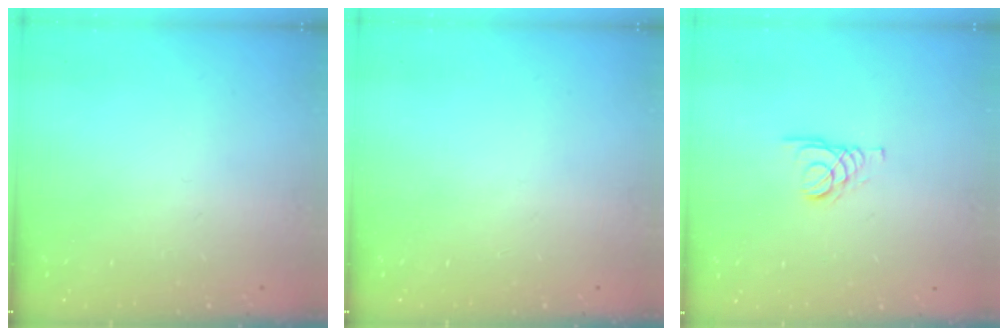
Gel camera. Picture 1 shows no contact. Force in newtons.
{"total": 0.0}
{"total": 2.0, "press": 2.0, "slide": 0.1}